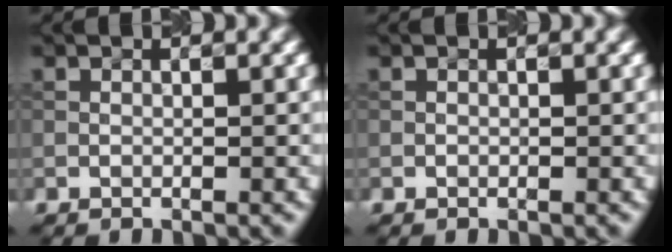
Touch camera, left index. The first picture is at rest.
{"total": 0.0}